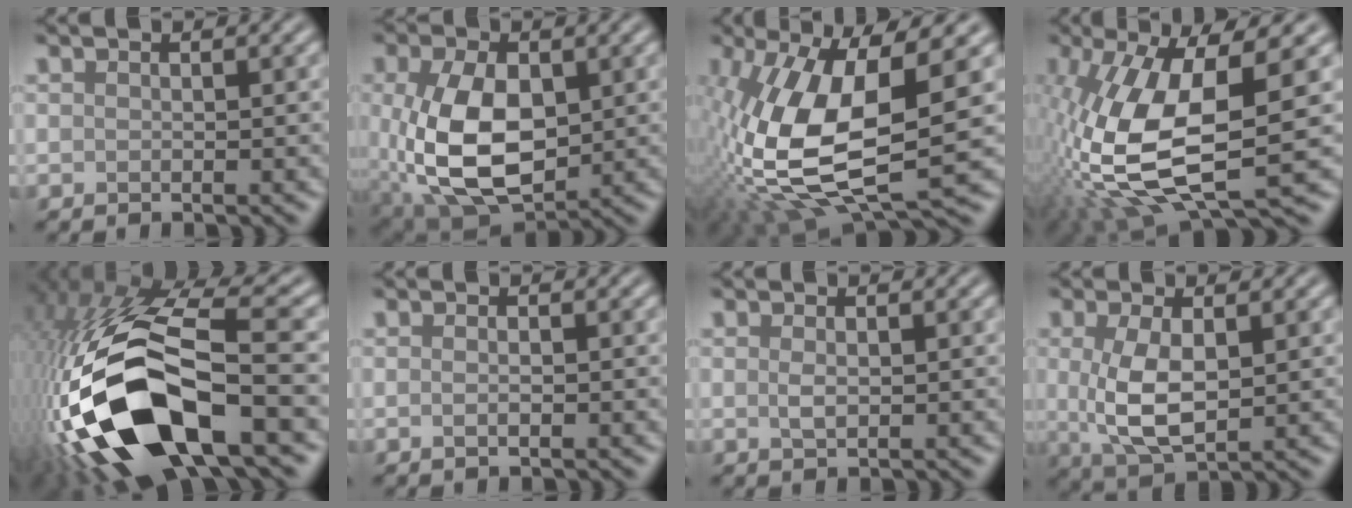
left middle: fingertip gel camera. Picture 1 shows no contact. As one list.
[{"total": 10.1, "force": [-0.4, 6.2, 8.0], "torque": [-0.180, -0.014, 0.002]}, {"total": 13.2, "force": [-1.1, 5.3, 12.0], "torque": [-0.262, -0.013, -0.020]}, {"total": 12.8, "force": [-1.0, 4.8, 11.8], "torque": [-0.268, -0.019, -0.014]}, {"total": 17.8, "force": [-6.2, 7.2, 15.1], "torque": [-0.318, -0.037, -0.096]}, {"total": 0.8, "force": [-0.2, 0.2, 0.8], "torque": [-0.014, -0.006, -0.004]}, {"total": 1.1, "force": [0.0, 0.5, 0.9], "torque": [-0.026, -0.002, 0.002]}, {"total": 5.1, "force": [0.2, 2.4, 4.5], "torque": [-0.108, -0.005, 0.011]}]